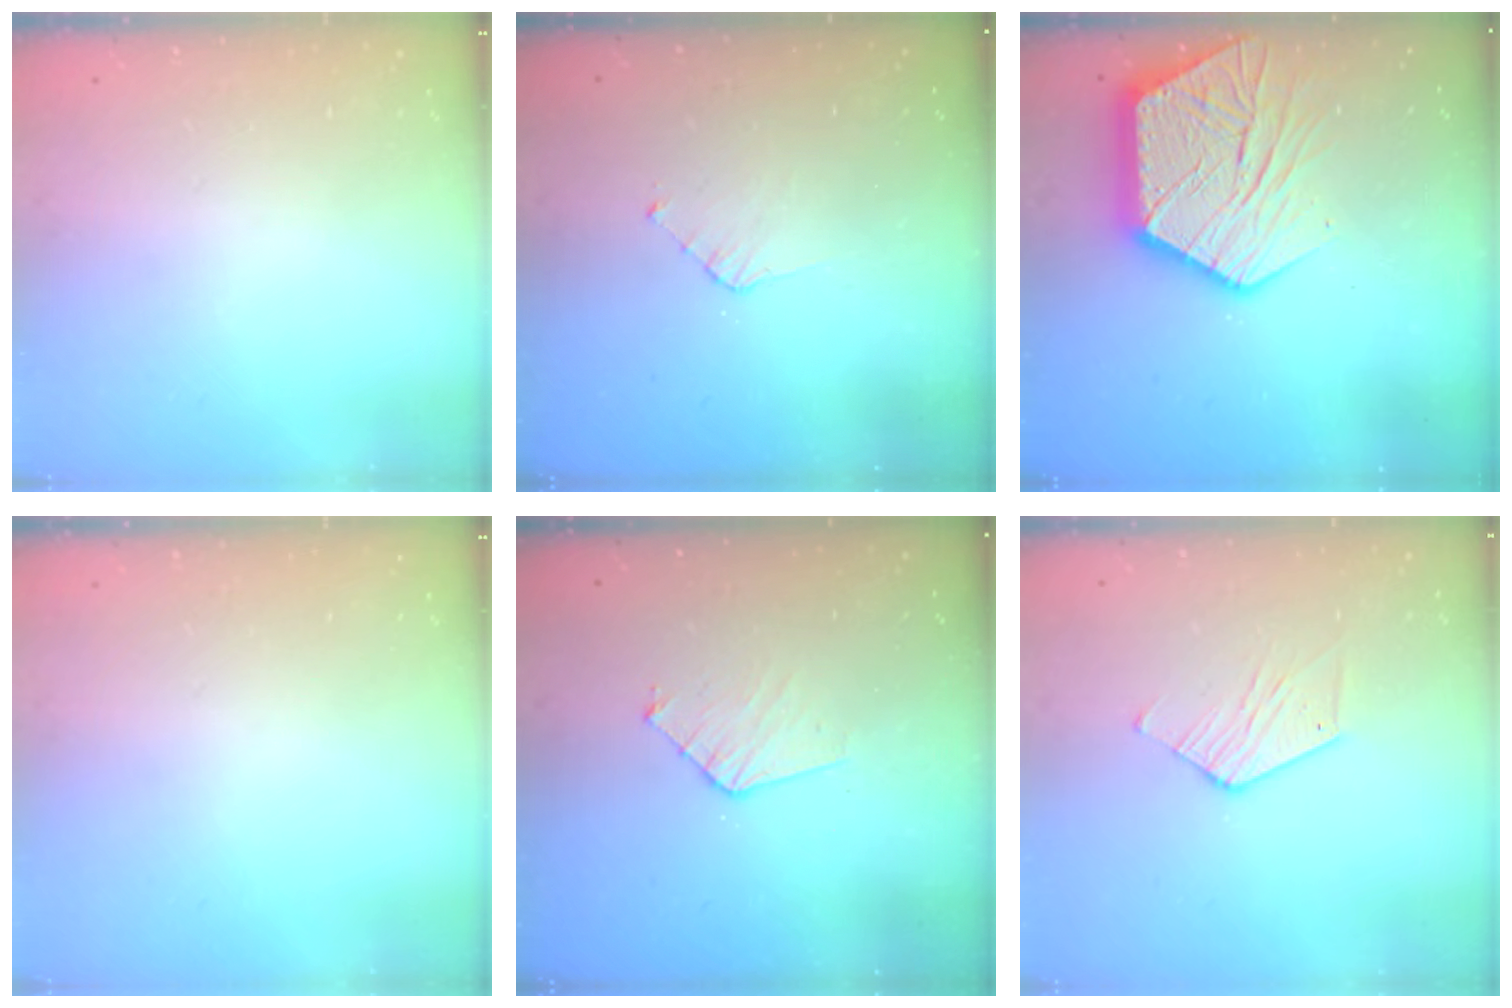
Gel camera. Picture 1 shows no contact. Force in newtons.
{"total": 3.7, "press": 3.7, "slide": 0.3}
{"total": 21.3, "press": 21.2, "slide": 1.8}
{"total": 0.0}
{"total": 7.4, "press": 7.4, "slide": 0.7}
{"total": 6.6, "press": 6.6, "slide": 0.2}